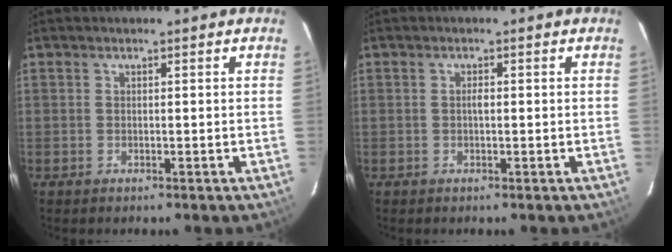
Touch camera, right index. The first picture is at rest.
{"total": 1.0, "force": [-0.1, 0.4, 0.9], "torque": [-0.015, 0.004, -0.003]}